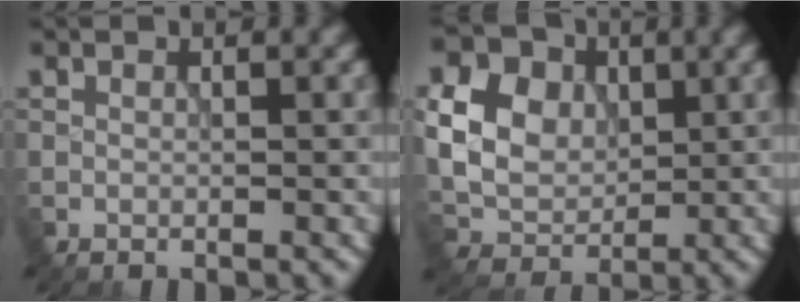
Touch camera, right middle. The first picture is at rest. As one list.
[{"total": 11.2, "force": [2.8, 9.0, 6.0], "torque": [-0.137, 0.029, 0.047]}]